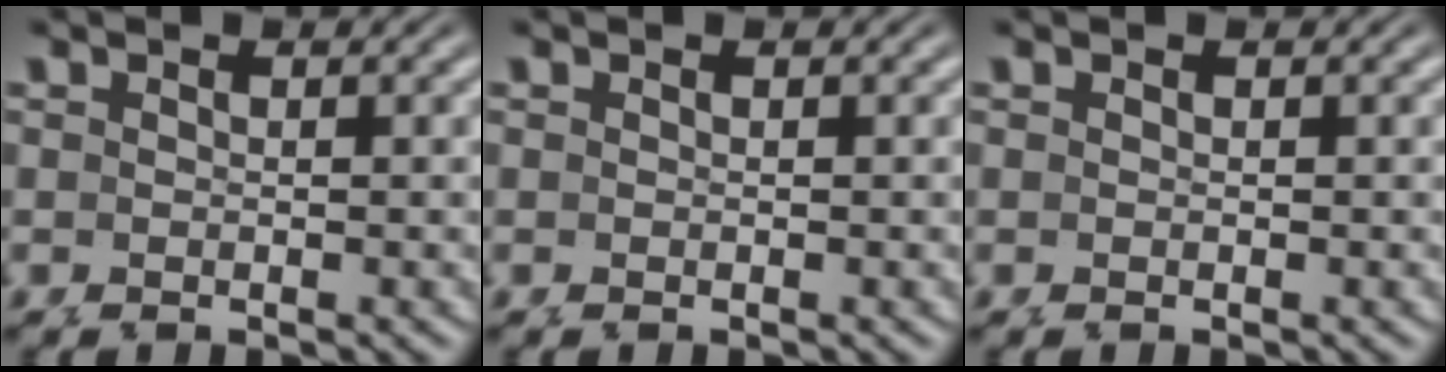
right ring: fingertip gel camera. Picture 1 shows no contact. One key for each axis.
{"total": 0.0}
{"total": 0.0}